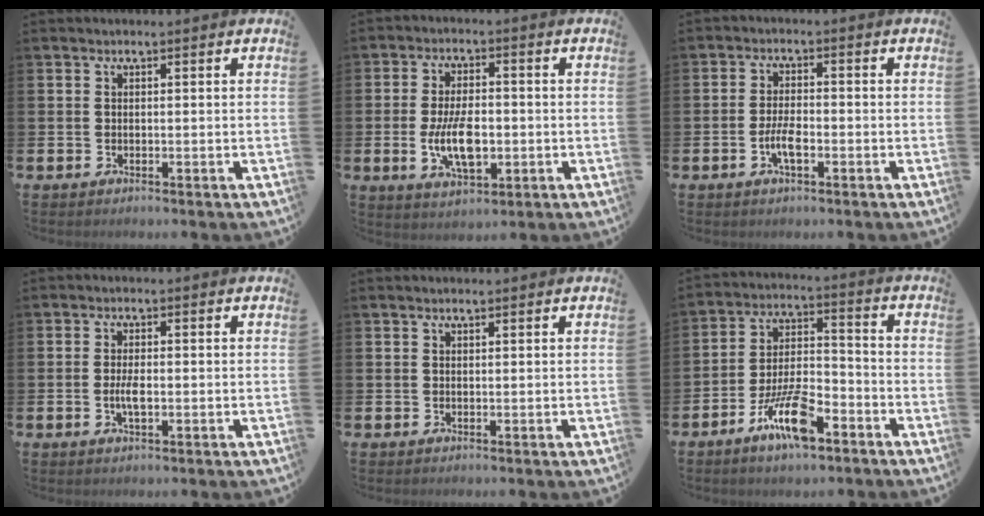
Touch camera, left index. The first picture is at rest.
{"total": 7.3, "force": [-1.2, 3.6, 6.2], "torque": [-0.097, -0.008, -0.026]}
{"total": 3.5, "force": [-1.2, 1.2, 3.0], "torque": [-0.053, -0.001, -0.026]}
{"total": 2.6, "force": [-0.4, 1.0, 2.4], "torque": [-0.037, -0.003, -0.010]}
{"total": 0.8, "force": [0.7, 0.1, 0.3], "torque": [-0.001, -0.001, 0.011]}
{"total": 10.0, "force": [-5.7, 3.3, 7.6], "torque": [-0.154, 0.007, -0.106]}